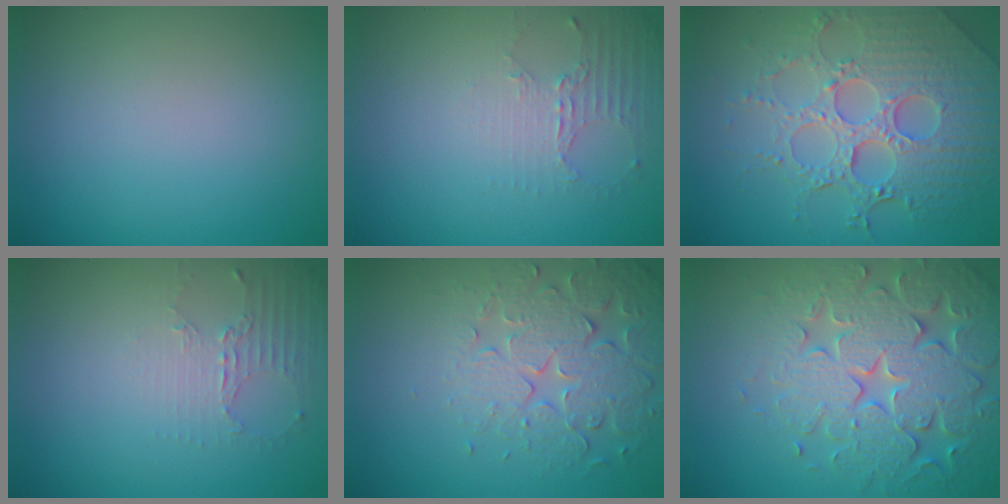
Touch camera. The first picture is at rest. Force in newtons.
{"total": 2.2, "press": 1.6, "slide": 1.5}
{"total": 7.9, "press": 5.8, "slide": 5.4}
{"total": 2.2, "press": 1.6, "slide": 1.5}
{"total": 4.8, "press": 4.3, "slide": 2.1}
{"total": 7.7, "press": 7.5, "slide": 1.5}